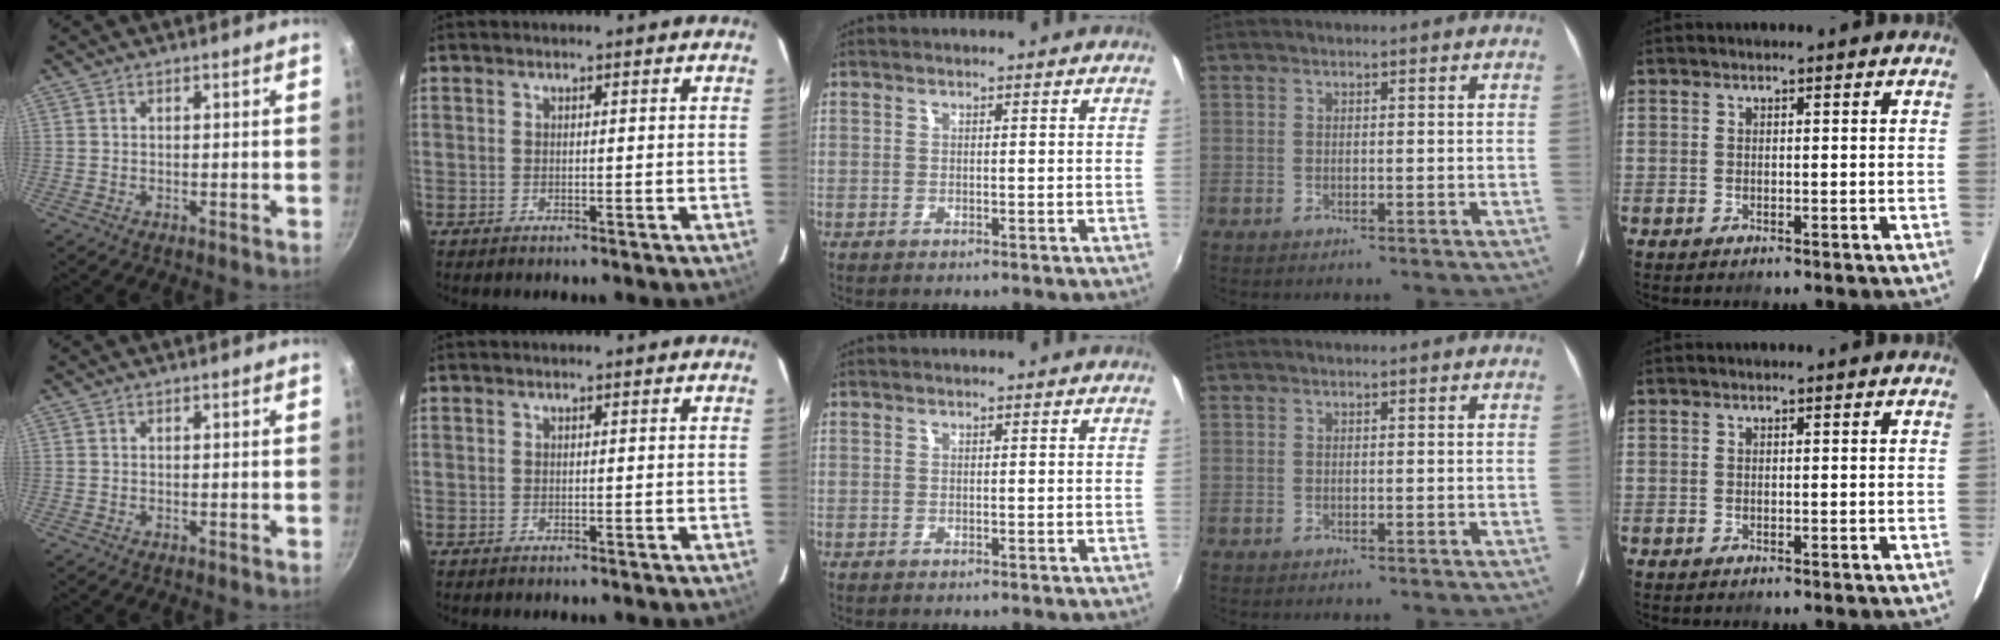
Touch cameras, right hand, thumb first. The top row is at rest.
{}